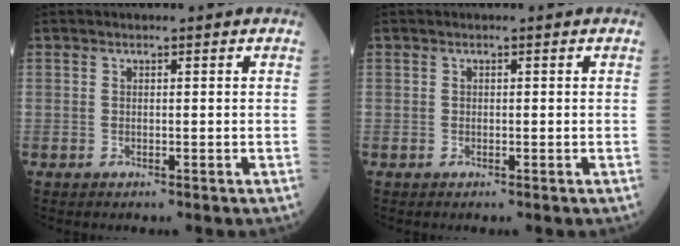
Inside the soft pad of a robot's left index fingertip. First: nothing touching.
{"total": 0.0}